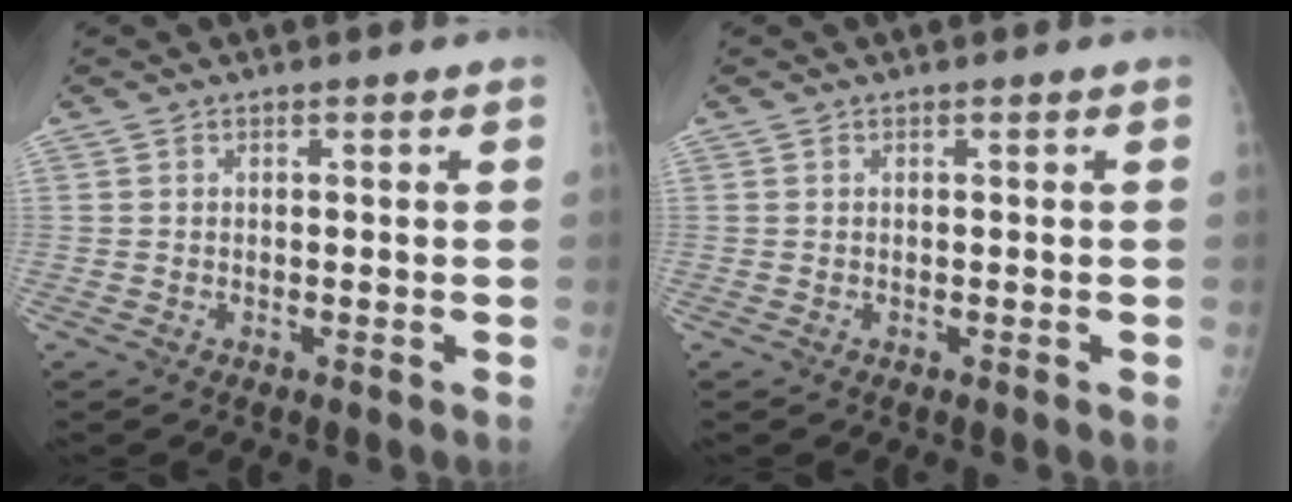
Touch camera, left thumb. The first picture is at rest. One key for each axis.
{"total": 0.0}